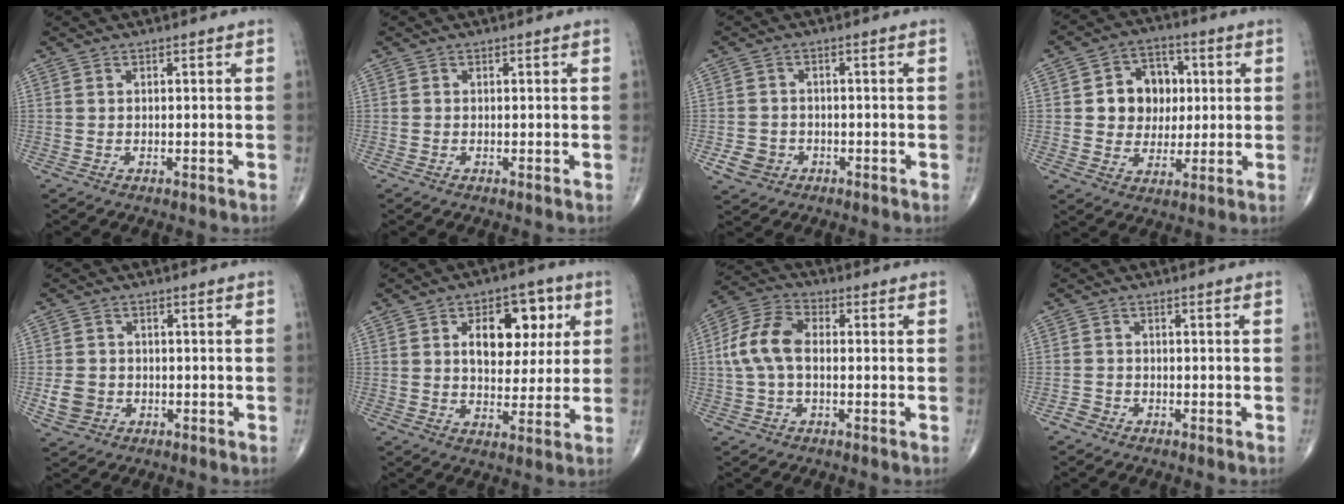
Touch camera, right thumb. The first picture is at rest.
{"total": 0.0}
{"total": 3.9, "force": [-1.6, 3.4, 1.1], "torque": [-0.008, 0.008, -0.024]}
{"total": 10.7, "force": [1.5, 8.9, 5.7], "torque": [-0.038, 0.007, 0.025]}
{"total": 4.5, "force": [-1.1, 3.9, 1.9], "torque": [-0.028, 0.006, -0.015]}
{"total": 12.6, "force": [3.7, 7.5, 9.4], "torque": [-0.089, -0.002, 0.055]}
{"total": 9.6, "force": [0.0, 5.6, 7.8], "torque": [-0.166, 0.027, -0.007]}
{"total": 1.5, "force": [-1.1, 1.0, 0.1], "torque": [-0.002, 0.003, -0.025]}